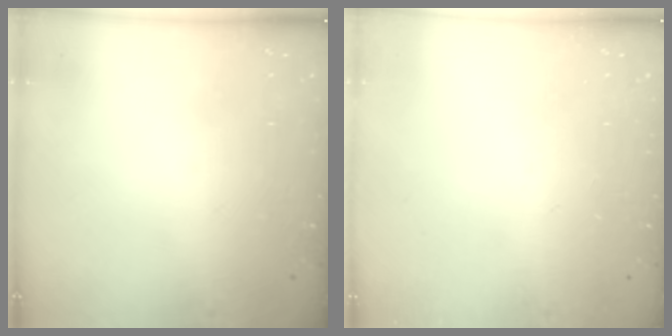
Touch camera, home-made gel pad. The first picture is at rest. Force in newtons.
{"total": 0.0}